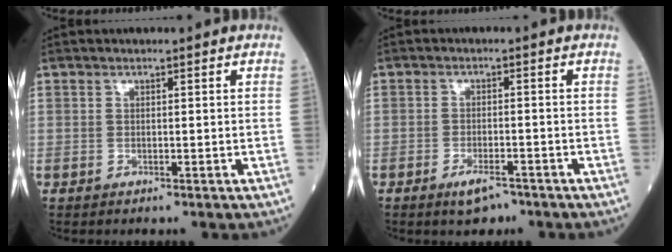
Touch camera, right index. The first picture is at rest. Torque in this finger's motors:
{"motor_torque": [0.19, -0.19, 0.17, 0.03]}